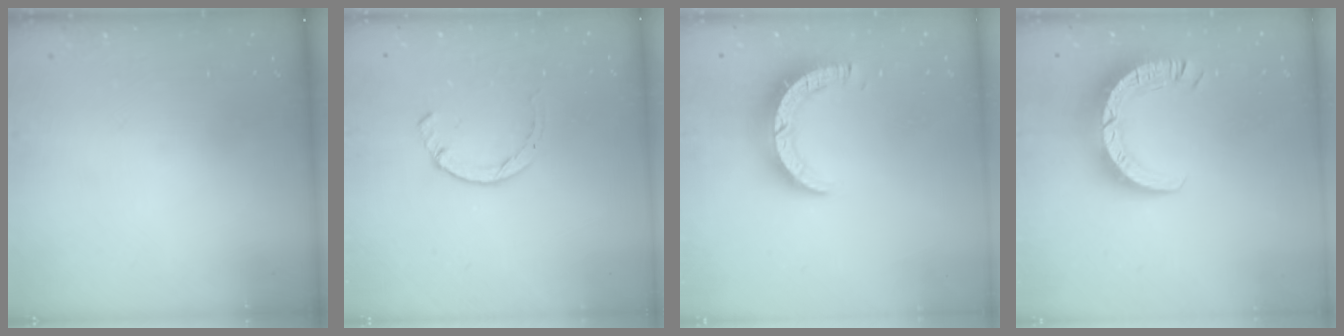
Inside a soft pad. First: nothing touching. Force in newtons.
{"total": 2.3, "press": 2.3, "slide": 0.5}
{"total": 9.3, "press": 9.3, "slide": 0.8}
{"total": 10.6, "press": 10.5, "slide": 1.0}